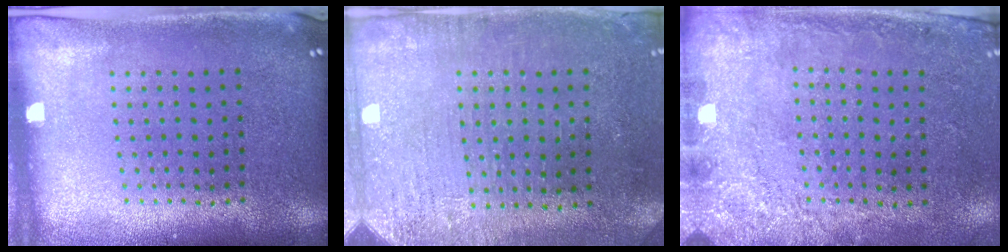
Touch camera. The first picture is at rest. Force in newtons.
{"total": 3.1, "press": 2.6, "slide": 1.7}
{"total": 2.7, "press": 2.0, "slide": 1.9}